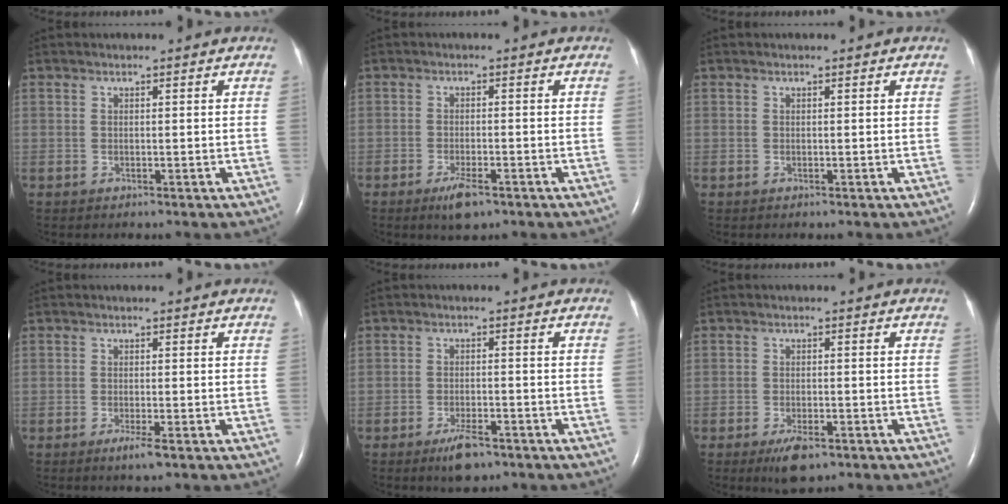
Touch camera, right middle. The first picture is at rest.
{"total": 3.8, "force": [-2.4, 1.0, 2.8], "torque": [-0.056, -0.004, -0.039]}
{"total": 0.0}
{"total": 2.1, "force": [-1.2, -0.1, 1.7], "torque": [-0.034, -0.006, -0.023]}
{"total": 4.3, "force": [-3.0, 1.3, 2.8], "torque": [-0.058, -0.003, -0.049]}
{"total": 4.2, "force": [-2.6, 1.4, 3.0], "torque": [-0.059, -0.006, -0.039]}